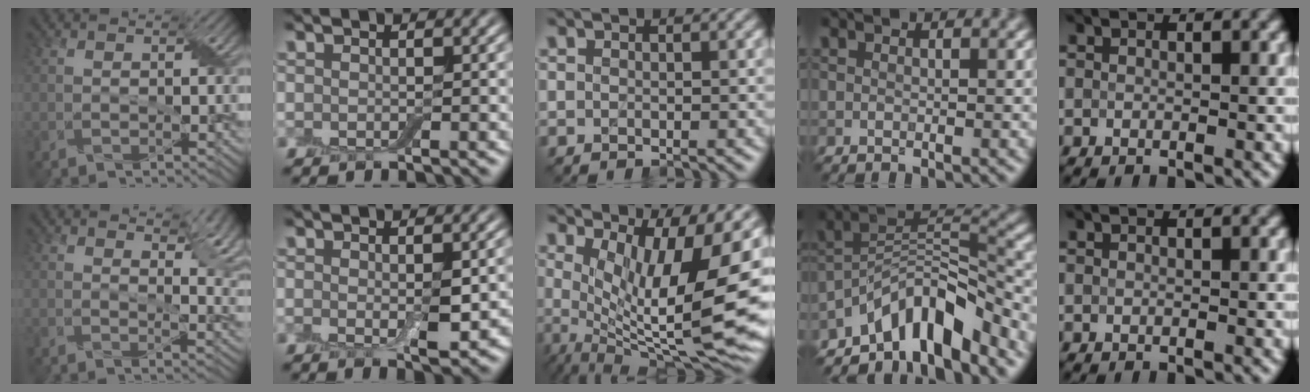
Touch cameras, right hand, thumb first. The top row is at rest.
{"thumb": {"total": 8.4, "force": [4.5, 3.3, 6.3], "torque": [-0.089, -0.001, 0.076]}, "index": {"total": 3.1, "force": [-0.2, 0.9, 3.0], "torque": [-0.048, -0.008, 0.001]}, "middle": {"total": 14.4, "force": [1.8, 4.0, 13.7], "torque": [-0.201, -0.015, 0.039]}, "ring": {"total": 8.7, "force": [-6.3, 2.9, 5.3], "torque": [-0.071, 0.006, -0.125]}}